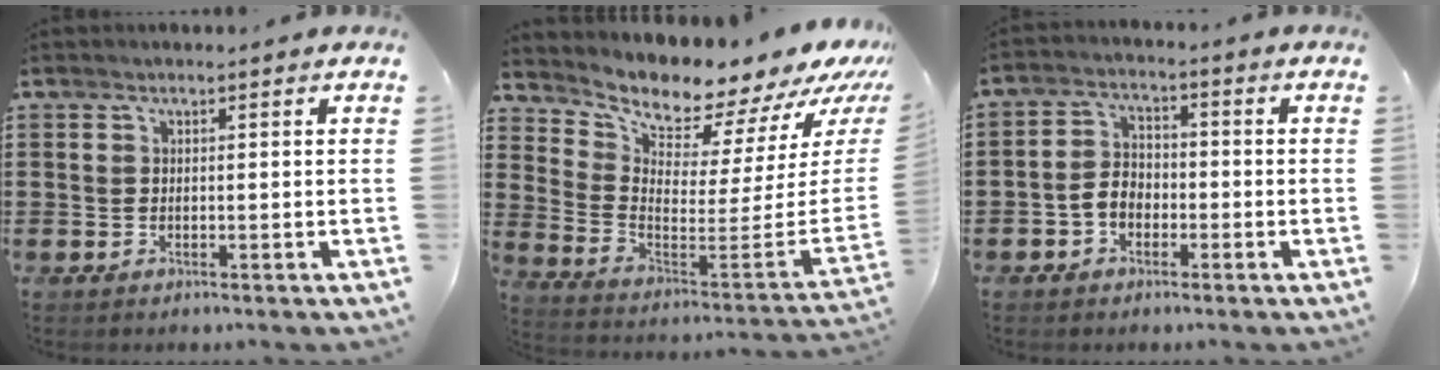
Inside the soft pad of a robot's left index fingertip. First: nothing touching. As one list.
[{"total": 7.5, "force": [7.2, 0.9, 1.7], "torque": [-0.055, -0.091, 0.116]}, {"total": 4.0, "force": [-1.9, 2.8, 2.1], "torque": [-0.056, 0.006, -0.043]}]